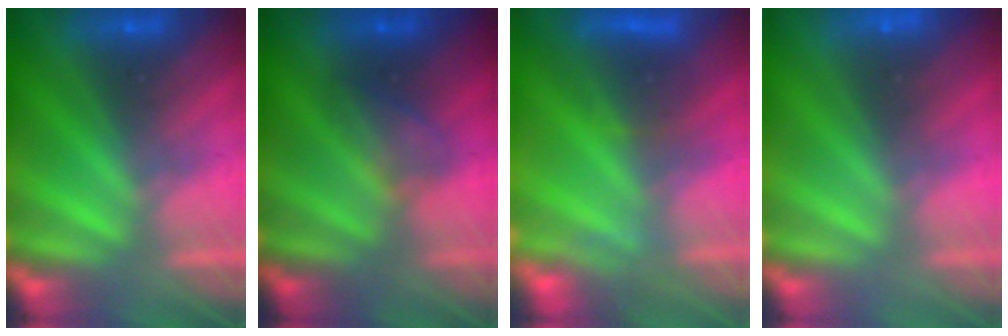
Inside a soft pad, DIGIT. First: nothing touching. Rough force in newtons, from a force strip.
{"total": 2.3}
{"total": 4.9}
{"total": 2.3}